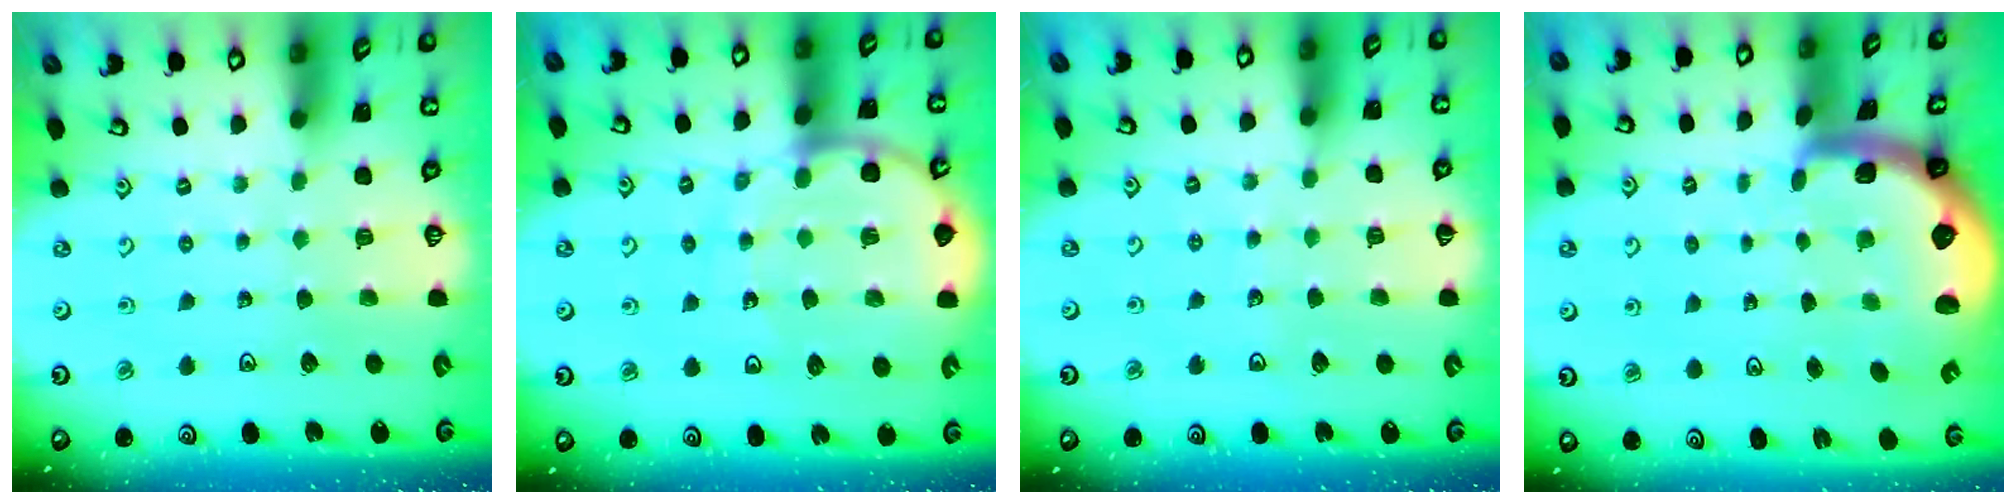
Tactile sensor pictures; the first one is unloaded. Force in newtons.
{"total": 10.7, "press": 10.6, "slide": 1.4}
{"total": 3.1, "press": 3.1, "slide": 0.3}
{"total": 3.6, "press": 3.5, "slide": 0.9}